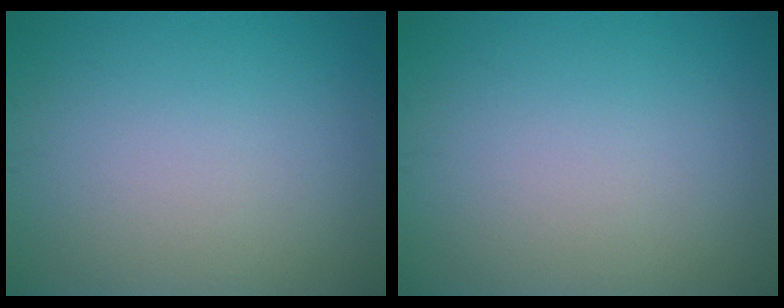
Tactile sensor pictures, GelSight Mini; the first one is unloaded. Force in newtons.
{"total": 0.0}